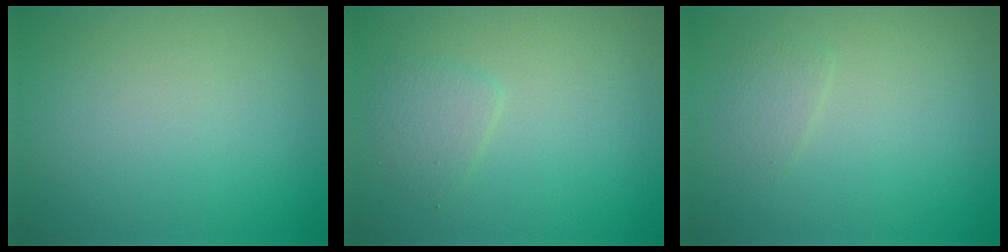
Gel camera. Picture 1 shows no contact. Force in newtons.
{"total": 1.6, "press": 1.6, "slide": 0.1}
{"total": 1.0, "press": 1.0, "slide": 0.0}